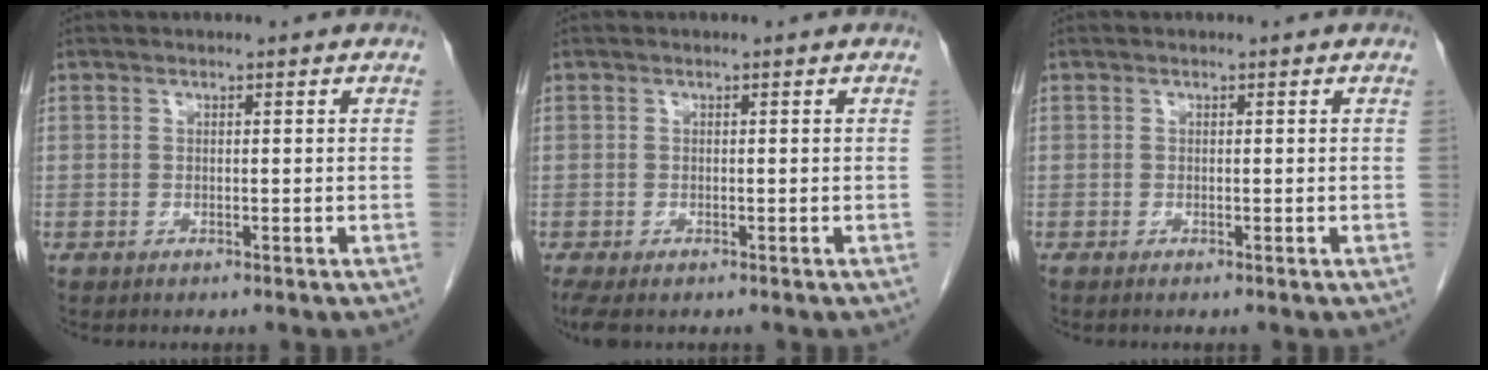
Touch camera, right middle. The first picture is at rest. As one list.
[{"total": 3.8, "force": [-2.6, 1.7, 2.2], "torque": [-0.046, -0.014, -0.044]}, {"total": 0.0}]